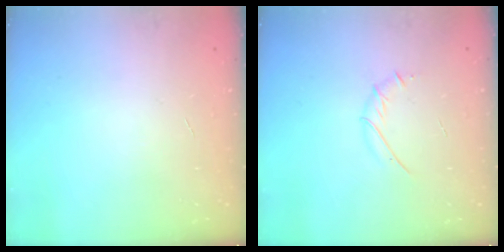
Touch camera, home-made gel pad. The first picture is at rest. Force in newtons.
{"total": 3.9, "press": 3.8, "slide": 1.0}